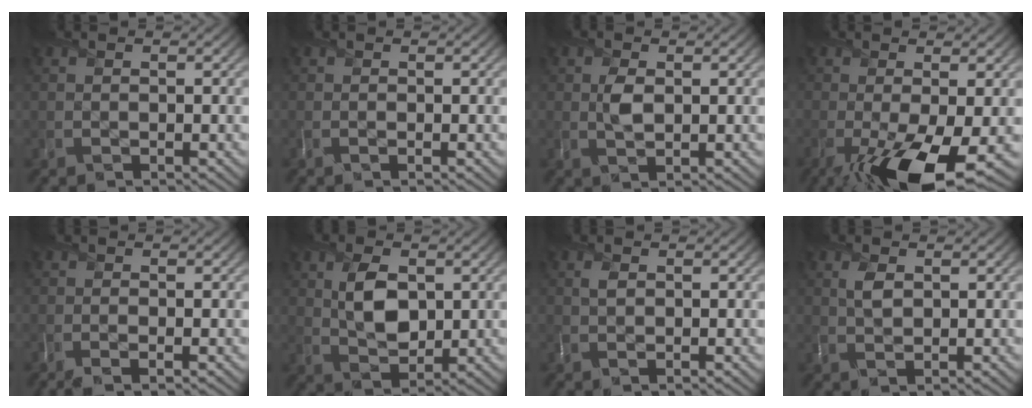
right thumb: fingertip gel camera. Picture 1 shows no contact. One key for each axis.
{"total": 0.0}
{"total": 1.7, "fx": 0.7, "fy": 0.8, "fz": 1.3, "tx": -0.025, "ty": 0.001, "tz": 0.014}
{"total": 9.9, "fx": -3.8, "fy": 3.1, "fz": 8.6, "tx": -0.161, "ty": -0.027, "tz": -0.056}
{"total": 0.6, "fx": -0.4, "fy": -0.2, "fz": 0.4, "tx": -0.004, "ty": 0.000, "tz": -0.011}
{"total": 5.9, "fx": 1.4, "fy": 3.6, "fz": 4.4, "tx": -0.089, "ty": -0.002, "tz": 0.028}
{"total": 1.1, "fx": 0.3, "fy": 0.8, "fz": 0.8, "tx": -0.021, "ty": -0.001, "tz": 0.006}
{"total": 2.1, "fx": 0.8, "fy": 1.2, "fz": 1.5, "tx": -0.038, "ty": -0.002, "tz": 0.016}